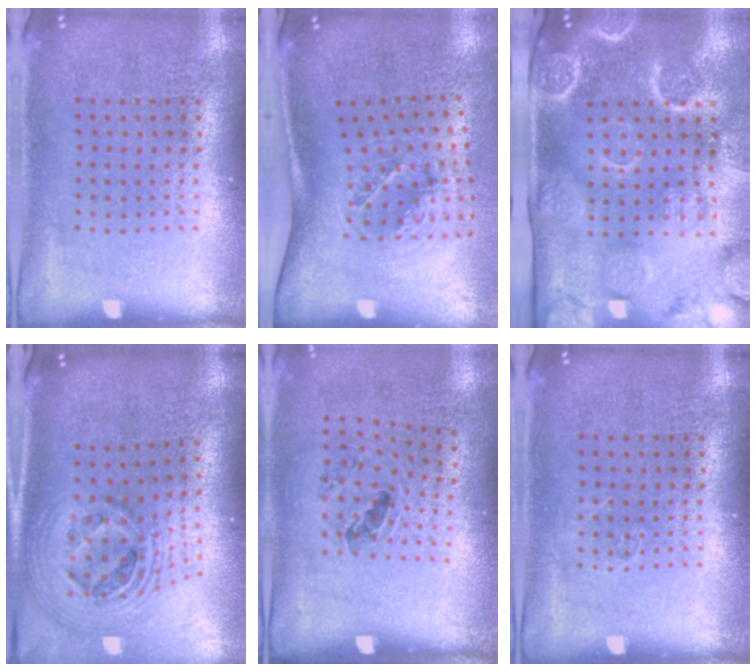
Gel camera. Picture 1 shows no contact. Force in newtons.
{"total": 1.8, "press": 1.3, "slide": 1.3}
{"total": 4.0, "press": 3.4, "slide": 2.1}
{"total": 2.7, "press": 1.9, "slide": 1.9}
{"total": 1.1, "press": 0.7, "slide": 0.9}
{"total": 0.6, "press": 0.5, "slide": 0.2}